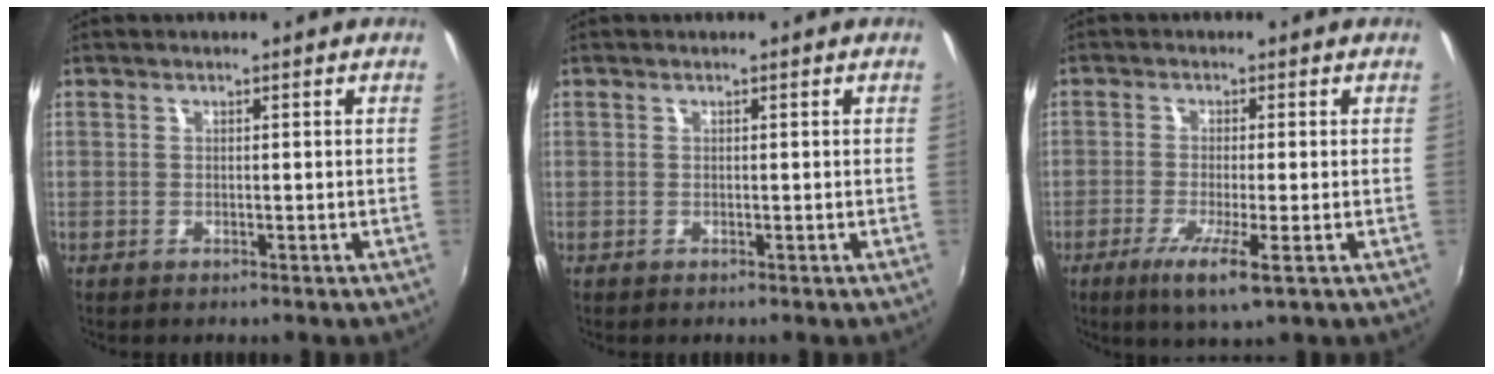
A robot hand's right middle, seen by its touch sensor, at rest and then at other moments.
{"total": 0.0}
{"total": 6.1, "force": [-2.8, 0.0, 5.5], "torque": [-0.116, -0.018, -0.052]}